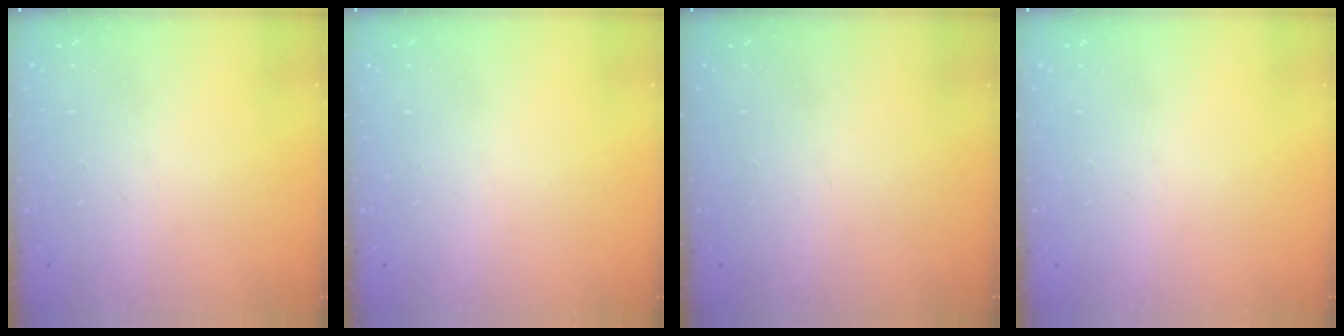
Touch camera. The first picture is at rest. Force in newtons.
{"total": 0.0}
{"total": 0.0}
{"total": 0.0}